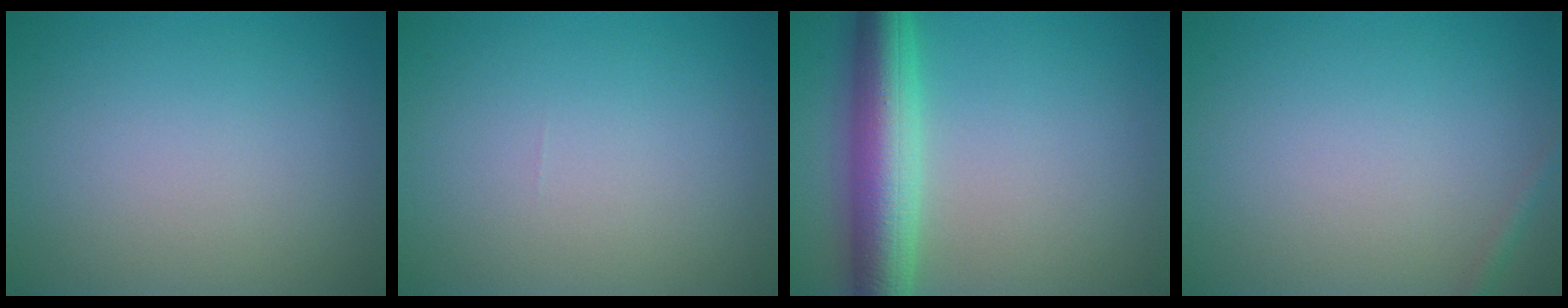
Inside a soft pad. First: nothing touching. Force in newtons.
{"total": 0.0}
{"total": 7.1, "press": 7.1, "slide": 0.1}
{"total": 0.8, "press": 0.8, "slide": 0.1}